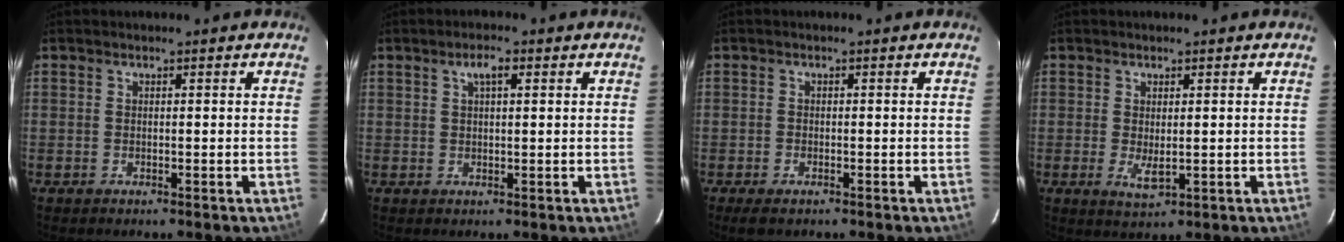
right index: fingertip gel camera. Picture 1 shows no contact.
{"total": 2.7, "force": [1.2, 0.9, 2.3], "torque": [-0.043, 0.009, 0.022]}
{"total": 2.6, "force": [-1.8, 1.1, 1.4], "torque": [-0.033, -0.008, -0.034]}
{"total": 3.3, "force": [-0.3, 1.5, 2.9], "torque": [-0.052, -0.010, 0.000]}